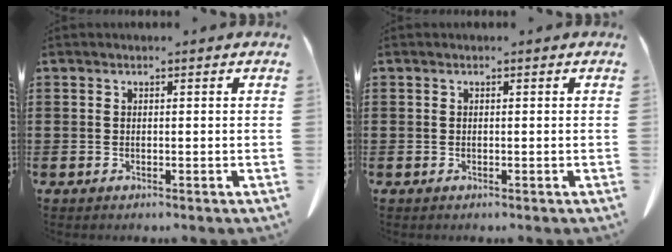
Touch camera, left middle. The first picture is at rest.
{"total": 0.0}